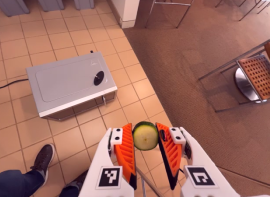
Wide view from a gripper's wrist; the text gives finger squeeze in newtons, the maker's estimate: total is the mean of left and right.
{"total": 8.4, "left": 8.4, "right": 8.5}